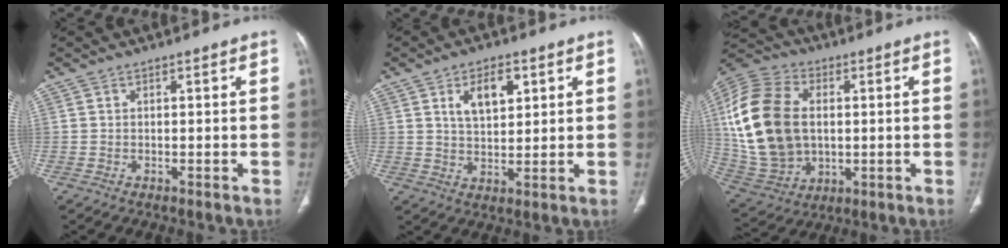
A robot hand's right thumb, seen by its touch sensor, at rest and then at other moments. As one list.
[{"total": 7.4, "force": [3.1, 4.0, 5.5], "torque": [-0.077, -0.014, 0.057]}, {"total": 22.4, "force": [2.1, 15.4, 16.2], "torque": [-0.330, 0.002, 0.051]}]